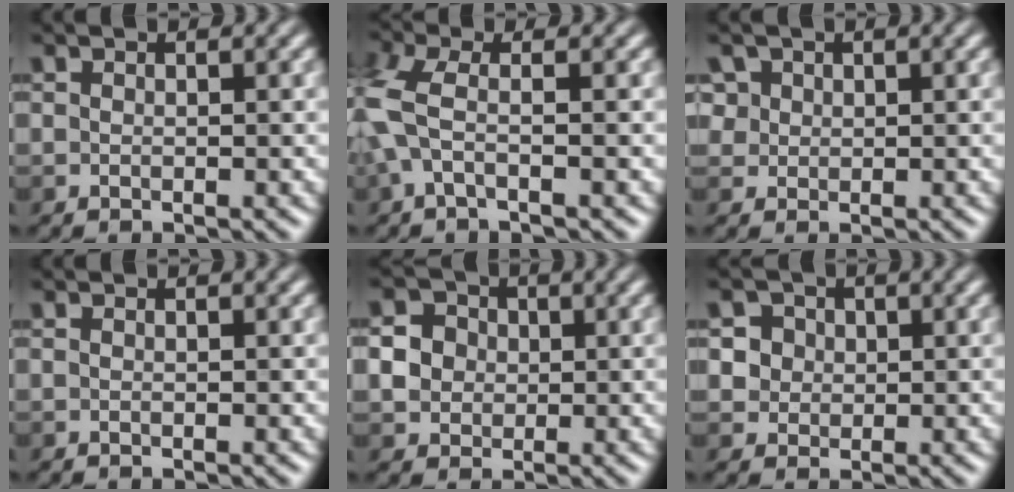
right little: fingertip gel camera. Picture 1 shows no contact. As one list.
[{"total": 3.4, "force": [-0.4, 1.1, 3.2], "torque": [-0.089, 0.010, -0.012]}, {"total": 5.6, "force": [2.9, 4.1, 2.4], "torque": [-0.049, 0.021, 0.038]}, {"total": 0.0}, {"total": 5.3, "force": [0.3, 4.9, 2.0], "torque": [-0.039, 0.028, 0.002]}, {"total": 4.9, "force": [1.9, 4.2, 1.7], "torque": [-0.022, 0.022, 0.026]}]